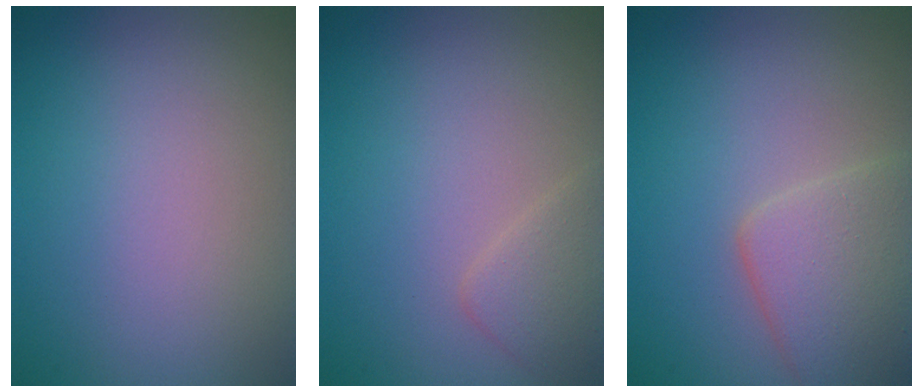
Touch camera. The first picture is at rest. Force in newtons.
{"total": 1.8, "press": 1.8, "slide": 0.0}
{"total": 4.5, "press": 4.5, "slide": 0.2}